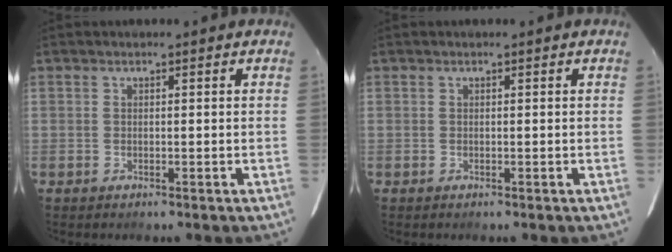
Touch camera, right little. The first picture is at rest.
{"total": 0.0}